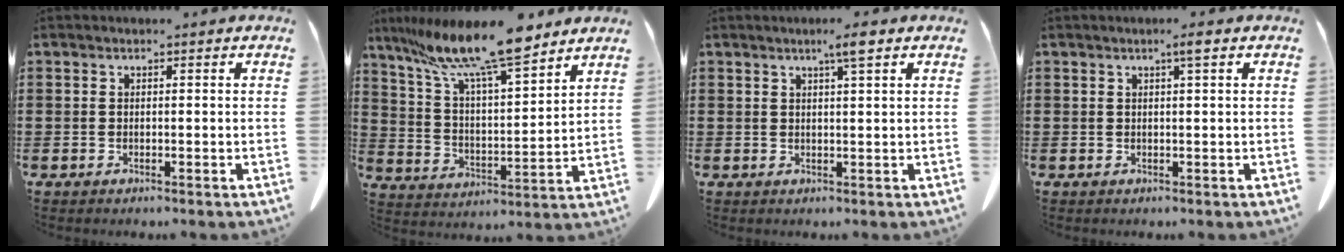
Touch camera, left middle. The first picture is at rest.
{"total": 12.7, "force": [10.3, 1.0, 7.4], "torque": [-0.167, -0.063, 0.174]}
{"total": 3.1, "force": [1.8, 0.0, 2.5], "torque": [-0.043, -0.003, 0.029]}
{"total": 1.5, "force": [0.7, -0.1, 1.3], "torque": [-0.024, 0.001, 0.011]}